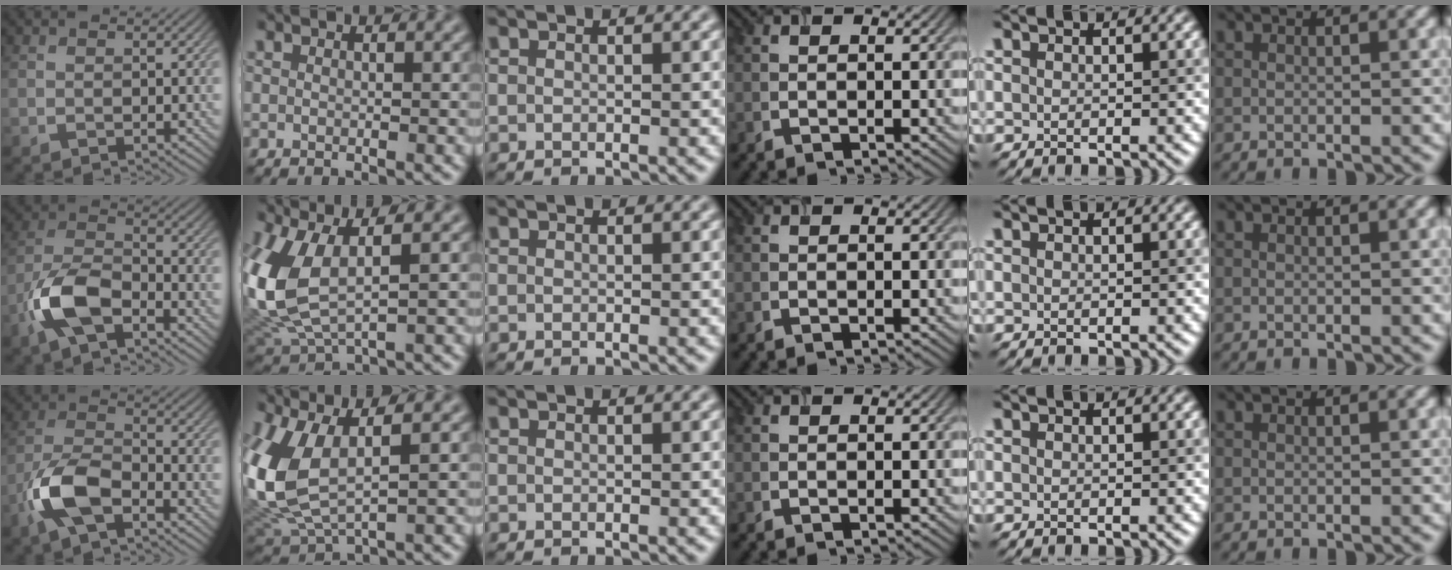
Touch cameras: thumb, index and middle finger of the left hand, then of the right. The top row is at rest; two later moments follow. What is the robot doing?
{"motion": "insert", "object": "airpods case & airpods"}